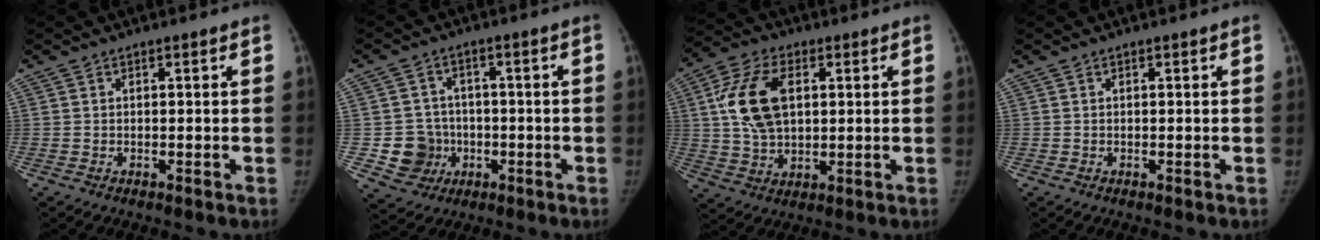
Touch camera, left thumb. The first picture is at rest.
{"total": 7.9, "force": [-1.6, 7.5, 1.8], "torque": [0.001, 0.013, -0.020]}
{"total": 13.0, "force": [2.8, 8.0, 9.8], "torque": [-0.177, 0.003, 0.052]}
{"total": 0.0}